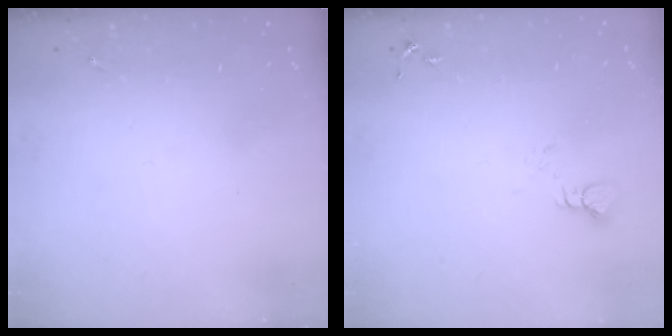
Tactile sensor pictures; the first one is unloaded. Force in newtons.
{"total": 3.2, "press": 3.2, "slide": 0.1}